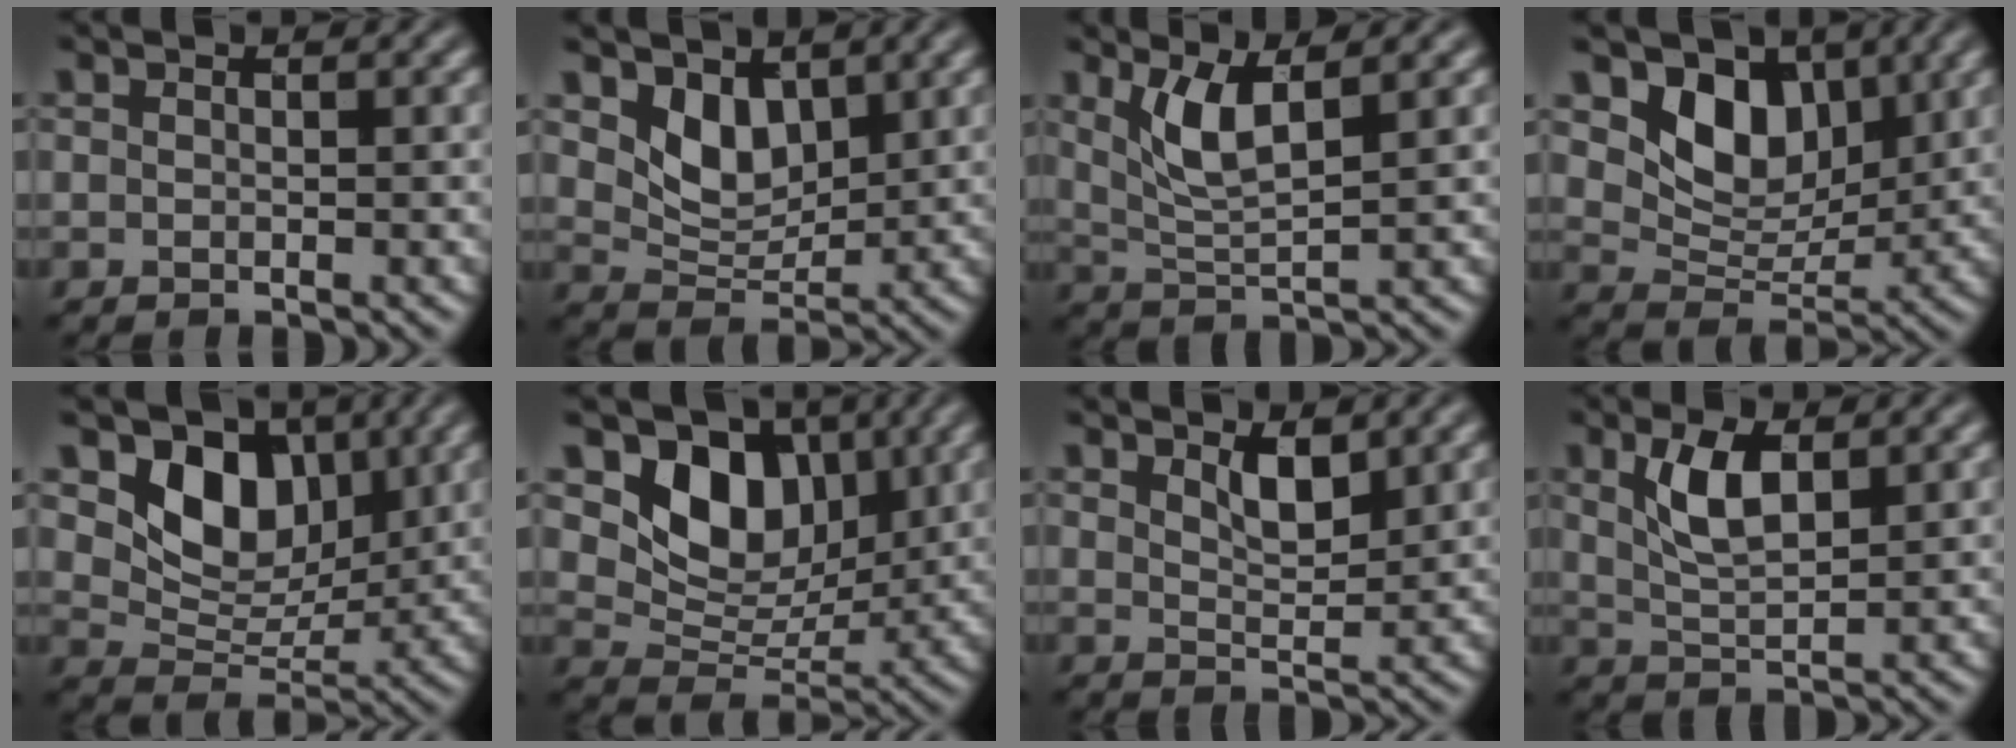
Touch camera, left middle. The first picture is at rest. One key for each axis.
{"total": 3.3, "fx": 1.7, "fy": 2.1, "fz": 1.8, "tx": -0.051, "ty": -0.017, "tz": 0.034}
{"total": 3.7, "fx": 1.4, "fy": 1.0, "fz": 3.3, "tx": -0.080, "ty": -0.007, "tz": 0.035}
{"total": 5.4, "fx": 2.6, "fy": 3.7, "fz": 3.0, "tx": -0.063, "ty": -0.017, "tz": 0.043}
{"total": 6.1, "fx": 2.4, "fy": 4.4, "fz": 3.5, "tx": -0.065, "ty": -0.018, "tz": 0.040}
{"total": 6.8, "fx": 2.7, "fy": 5.0, "fz": 3.8, "tx": -0.066, "ty": -0.019, "tz": 0.045}
{"total": 2.3, "fx": 1.3, "fy": 0.7, "fz": 1.8, "tx": -0.036, "ty": -0.007, "tz": 0.027}
{"total": 4.2, "fx": 1.4, "fy": 1.8, "fz": 3.5, "tx": -0.082, "ty": 0.001, "tz": 0.031}